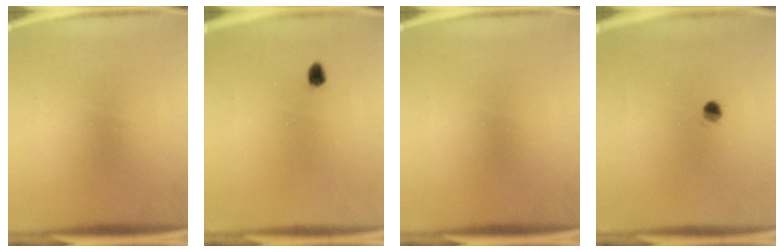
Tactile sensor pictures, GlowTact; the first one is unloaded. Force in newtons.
{"total": 1.5}
{"total": 0.0}
{"total": 2.0}